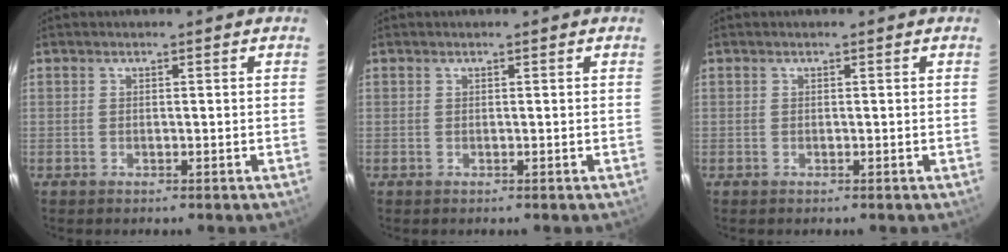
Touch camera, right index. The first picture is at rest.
{"total": 0.0}
{"total": 0.0}